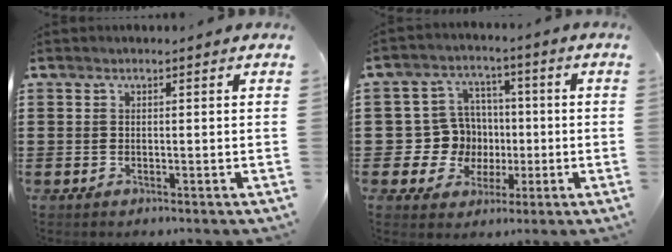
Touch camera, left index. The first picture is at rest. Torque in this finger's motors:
{"motor_torque": [0.90, 0.03, 0.34, 0.00]}